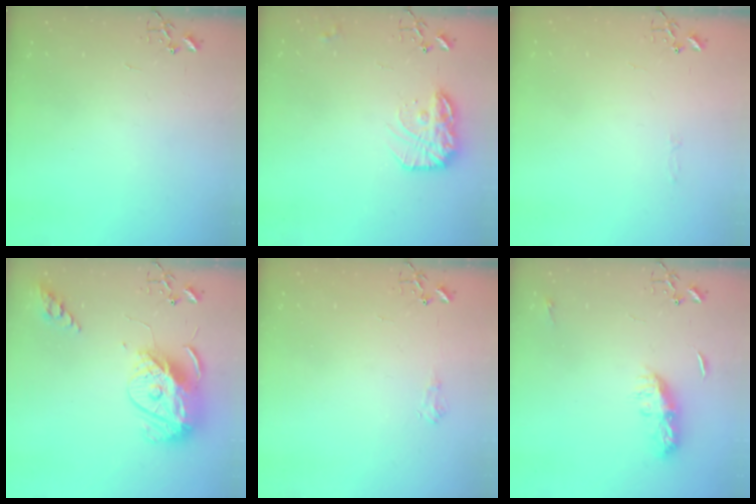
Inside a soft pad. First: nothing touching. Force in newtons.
{"total": 15.4, "press": 15.3, "slide": 0.8}
{"total": 2.8, "press": 2.8, "slide": 0.4}
{"total": 16.5, "press": 16.4, "slide": 1.3}
{"total": 5.8, "press": 5.7, "slide": 0.8}
{"total": 9.4, "press": 9.4, "slide": 0.3}